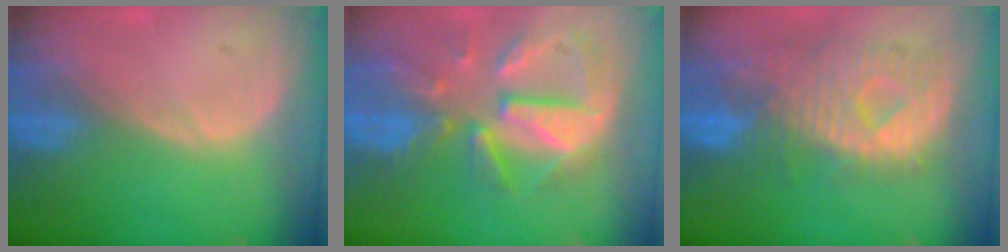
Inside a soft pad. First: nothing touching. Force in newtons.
{"total": 11.7, "press": 10.2, "slide": 5.7}
{"total": 10.8, "press": 9.6, "slide": 5.0}